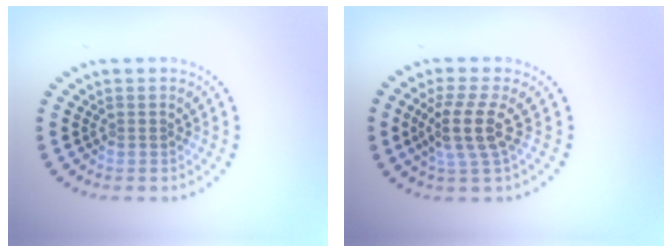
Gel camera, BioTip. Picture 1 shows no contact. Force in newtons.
{"total": 3.6, "press": 2.7, "slide": 2.3}